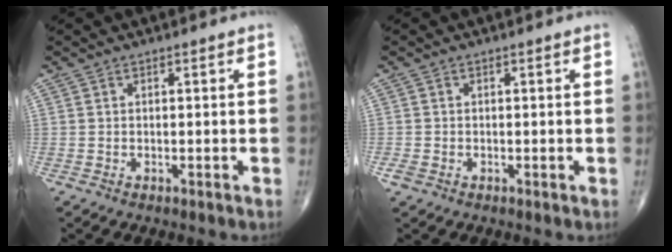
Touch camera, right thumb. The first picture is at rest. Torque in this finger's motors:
{"motor_torque": [2.65, 2.36, 0.00, -0.07, -0.01]}